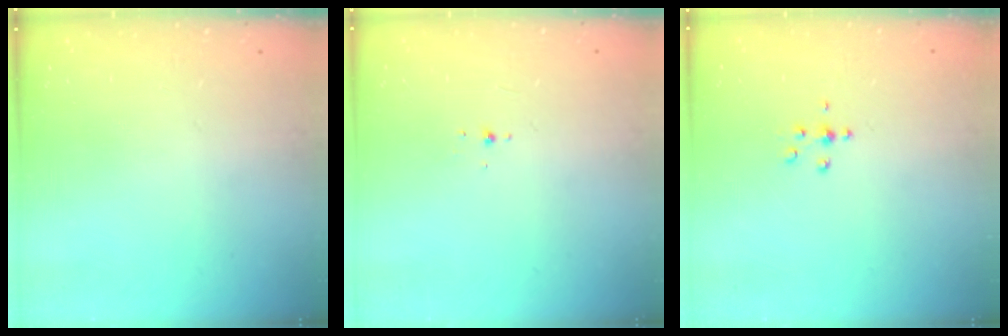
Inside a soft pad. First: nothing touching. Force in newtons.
{"total": 2.0, "press": 1.9, "slide": 0.8}
{"total": 4.9, "press": 4.5, "slide": 1.9}